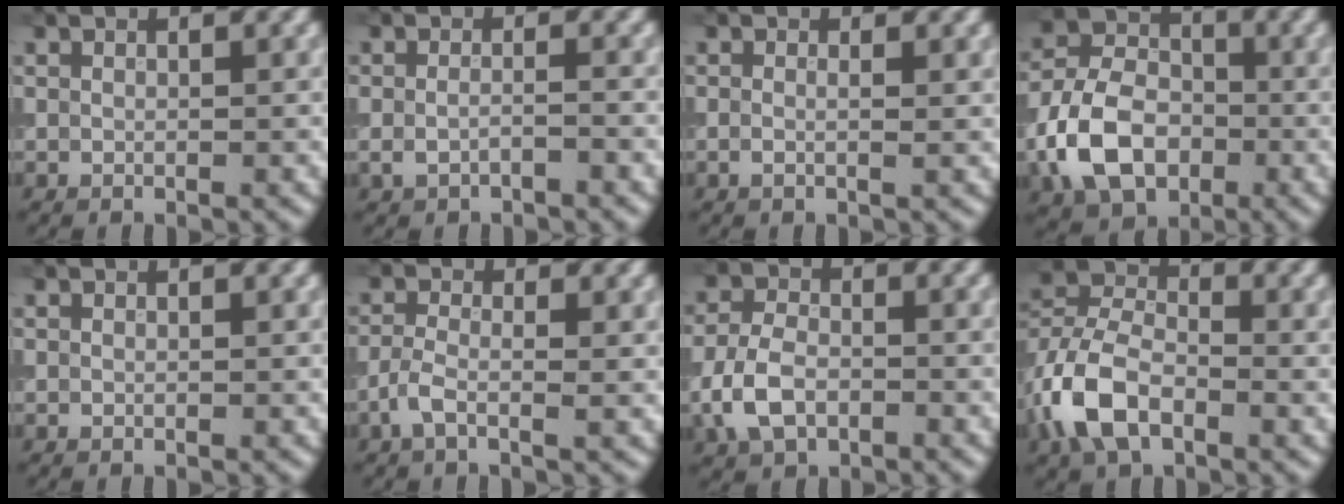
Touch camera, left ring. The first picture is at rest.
{"total": 1.6, "force": [-0.9, 0.6, 1.2], "torque": [-0.026, -0.002, -0.021]}
{"total": 1.3, "force": [0.2, 0.5, 1.2], "torque": [-0.013, -0.008, -0.005]}
{"total": 8.6, "force": [-2.8, 6.0, 5.5], "torque": [-0.112, 0.005, -0.066]}
{"total": 0.0}
{"total": 2.4, "force": [-0.9, 0.9, 2.0], "torque": [-0.048, 0.000, -0.026]}
{"total": 4.9, "force": [-1.8, 3.2, 3.2], "torque": [-0.069, 0.000, -0.042]}
{"total": 6.9, "force": [-2.7, 4.2, 4.8], "torque": [-0.101, 0.005, -0.060]}